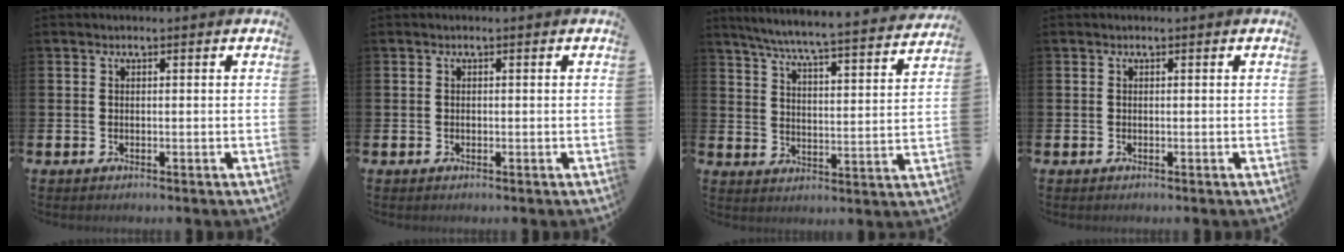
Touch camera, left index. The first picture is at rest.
{"total": 0.0}
{"total": 6.8, "force": [6.3, -0.2, 2.5], "torque": [-0.075, -0.050, 0.106]}
{"total": 0.0}